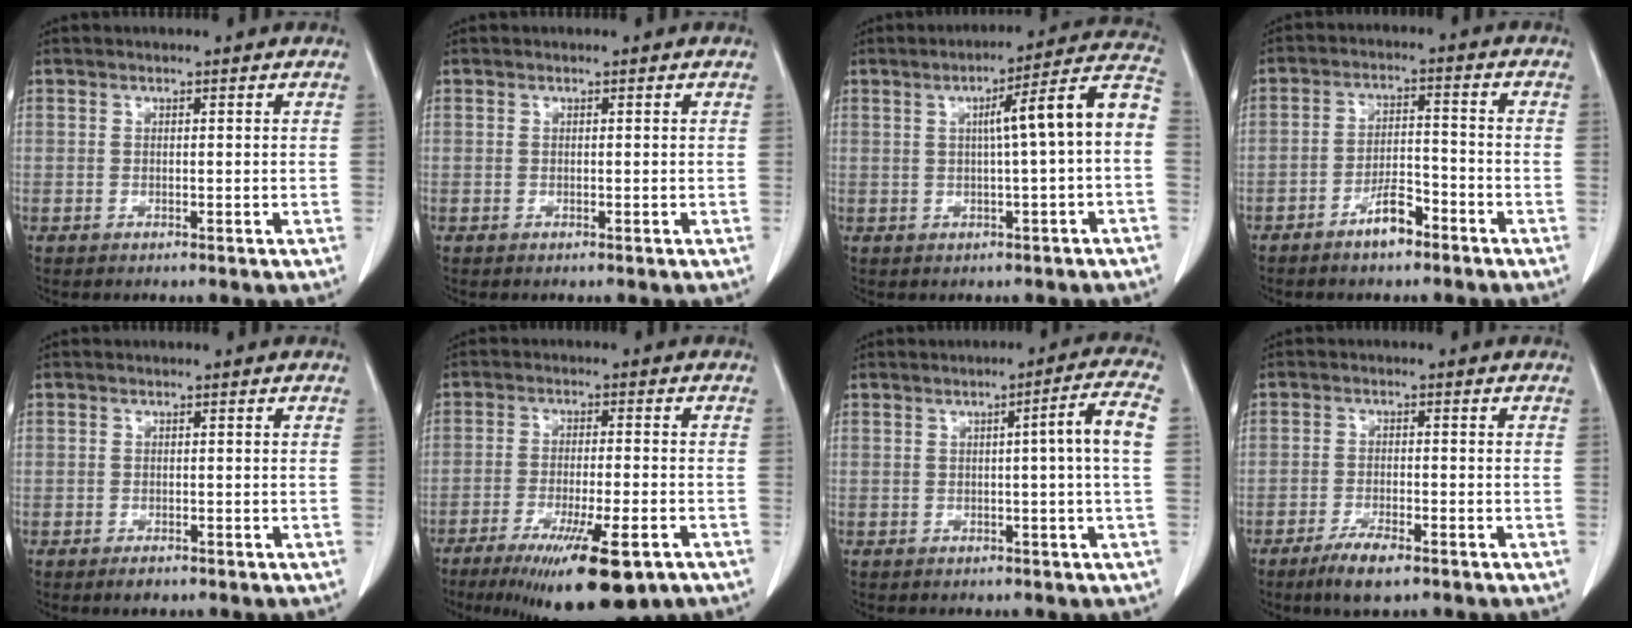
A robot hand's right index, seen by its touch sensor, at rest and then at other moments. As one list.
[{"total": 0.0}, {"total": 10.4, "force": [0.2, -0.3, 10.4], "torque": [-0.140, 0.030, -0.002]}, {"total": 5.2, "force": [-3.6, 1.6, 3.4], "torque": [-0.061, 0.010, -0.060]}, {"total": 1.4, "force": [-1.0, 0.9, 0.6], "torque": [-0.010, 0.001, -0.012]}, {"total": 14.4, "force": [-9.0, 2.3, 10.9], "torque": [-0.153, -0.031, -0.134]}, {"total": 5.9, "force": [0.3, -1.2, 5.7], "torque": [-0.078, 0.005, 0.005]}, {"total": 4.8, "force": [-3.3, 1.1, 3.3], "torque": [-0.066, -0.005, -0.055]}]